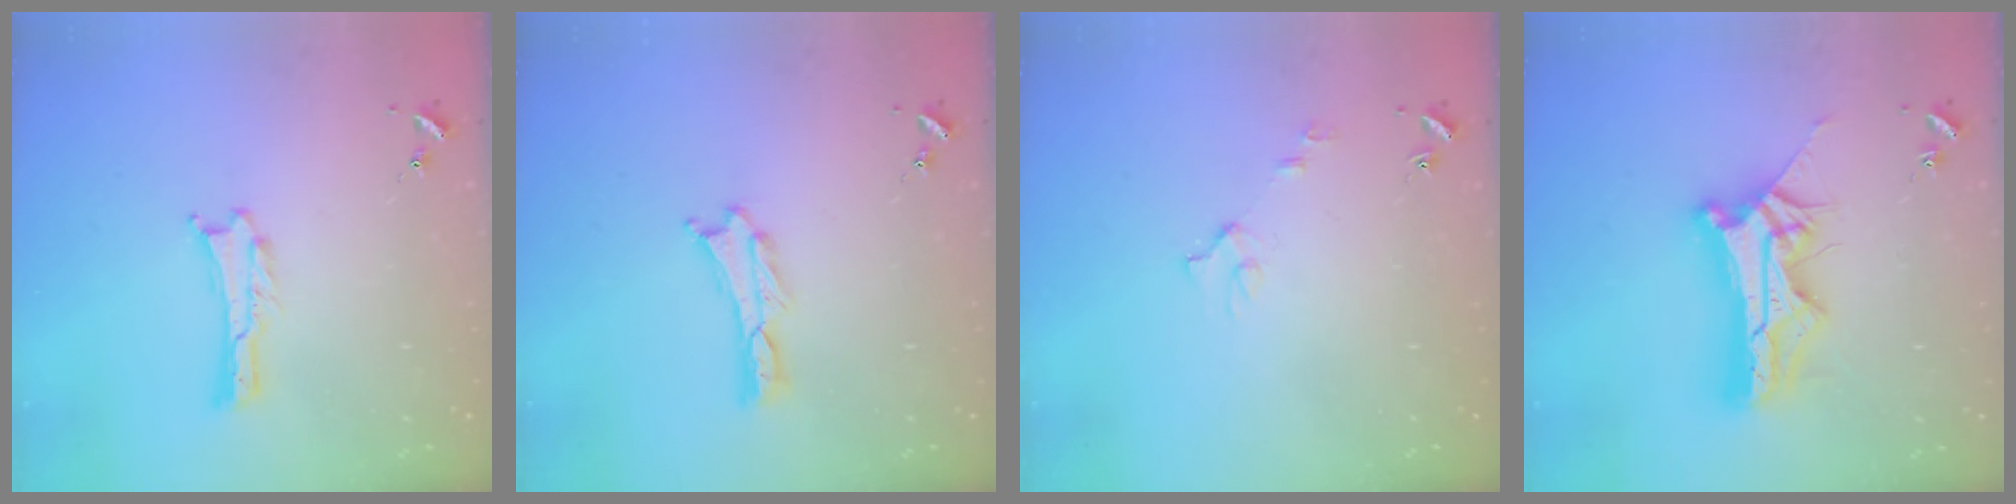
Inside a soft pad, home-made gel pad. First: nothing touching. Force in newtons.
{"total": 0.0}
{"total": 3.1, "press": 3.1, "slide": 0.3}
{"total": 13.0, "press": 12.9, "slide": 1.2}